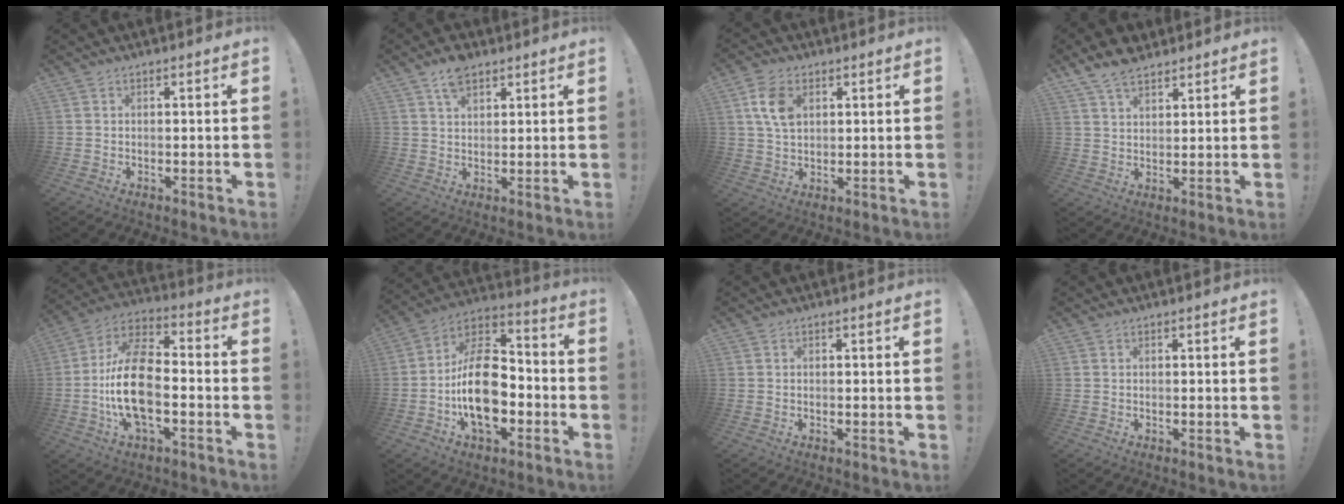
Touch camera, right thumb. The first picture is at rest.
{"total": 6.1, "force": [4.0, 3.3, 3.3], "torque": [-0.057, -0.011, 0.074]}
{"total": 9.1, "force": [3.1, 6.2, 5.9], "torque": [-0.105, 0.004, 0.060]}
{"total": 7.5, "force": [5.9, 3.5, 3.1], "torque": [-0.057, -0.025, 0.112]}
{"total": 18.3, "force": [-3.9, 9.6, 15.1], "torque": [-0.292, 0.023, -0.063]}
{"total": 19.9, "force": [-4.7, 12.1, 15.0], "torque": [-0.268, 0.033, -0.072]}
{"total": 0.0}
{"total": 0.0}